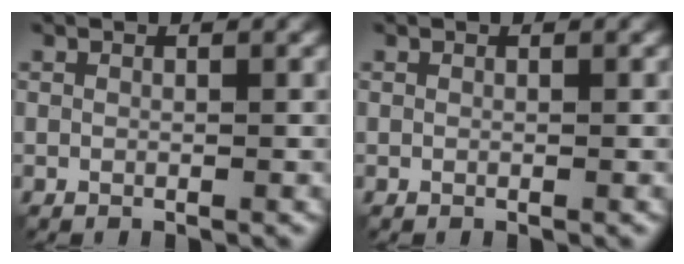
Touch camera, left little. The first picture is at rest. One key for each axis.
{"total": 0.0}